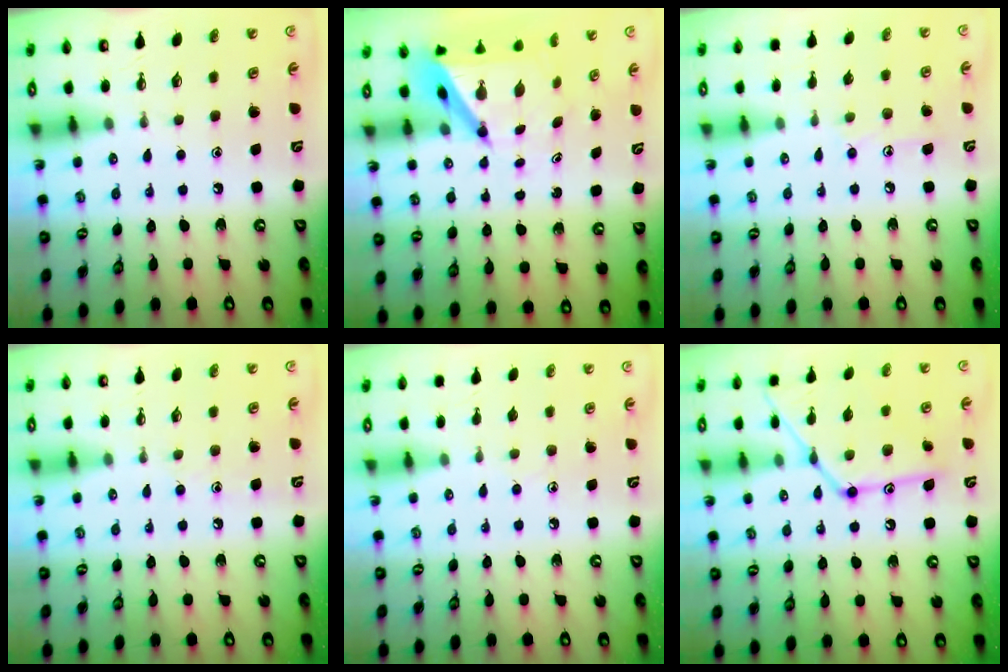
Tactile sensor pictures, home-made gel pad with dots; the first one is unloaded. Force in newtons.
{"total": 6.5, "press": 6.5, "slide": 0.6}
{"total": 8.1, "press": 8.0, "slide": 0.5}
{"total": 6.0, "press": 6.0, "slide": 0.5}
{"total": 5.2, "press": 5.2, "slide": 0.3}
{"total": 17.5, "press": 17.4, "slide": 1.2}